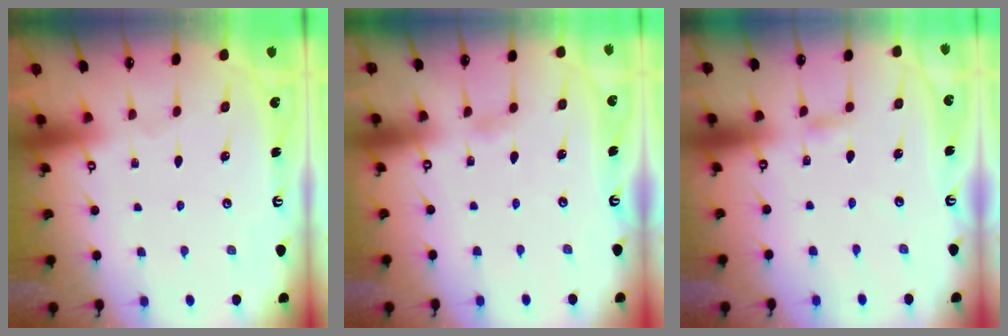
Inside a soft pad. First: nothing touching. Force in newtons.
{"total": 3.4, "press": 3.4, "slide": 0.3}
{"total": 2.3, "press": 2.3, "slide": 0.2}